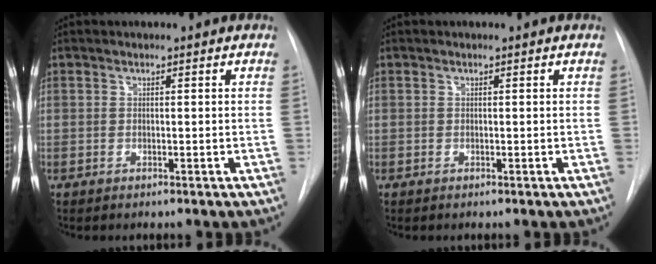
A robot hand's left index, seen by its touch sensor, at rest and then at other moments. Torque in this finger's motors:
{"motor_torque": [0.06, -0.03, 0.01, -0.01]}